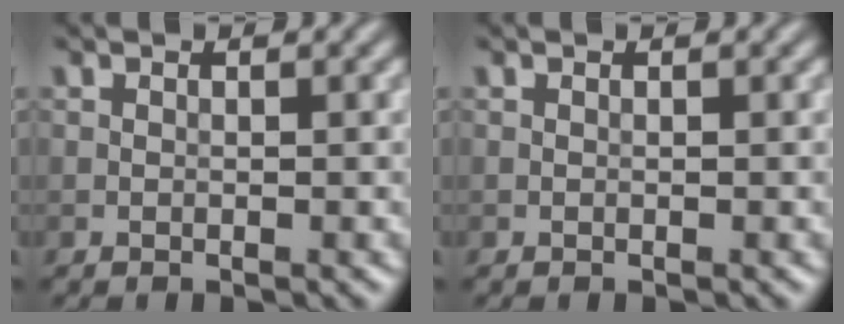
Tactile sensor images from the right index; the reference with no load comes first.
{"total": 0.0}